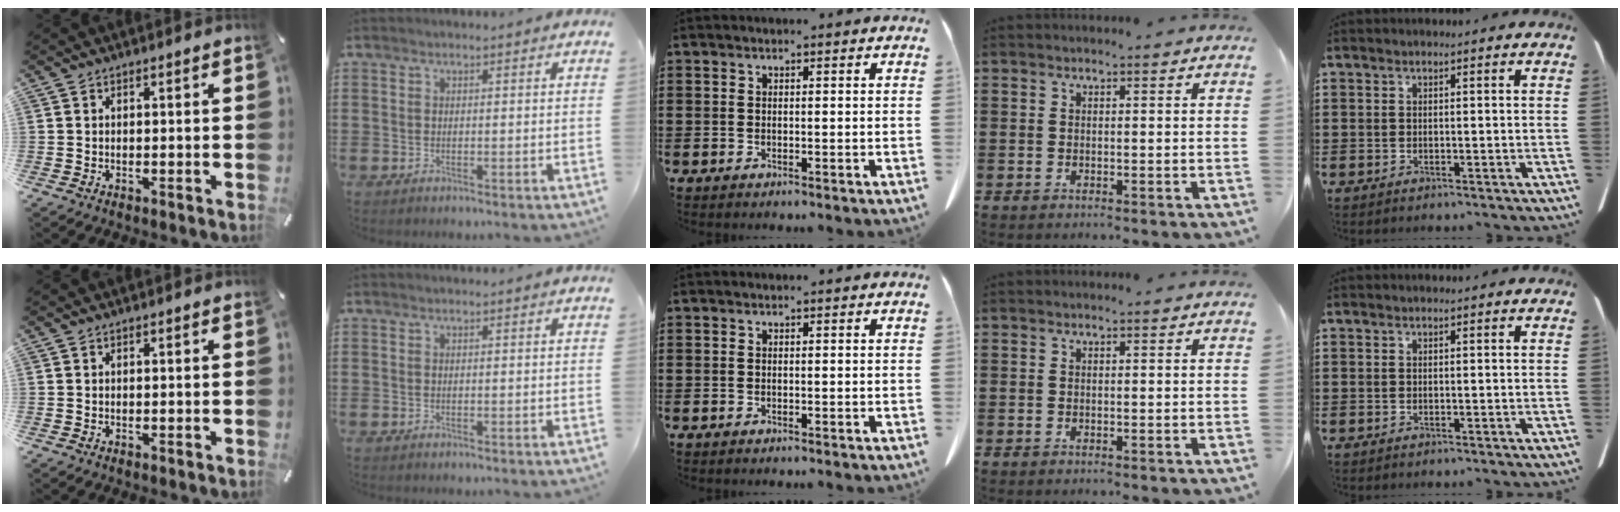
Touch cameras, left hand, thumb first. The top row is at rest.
{}